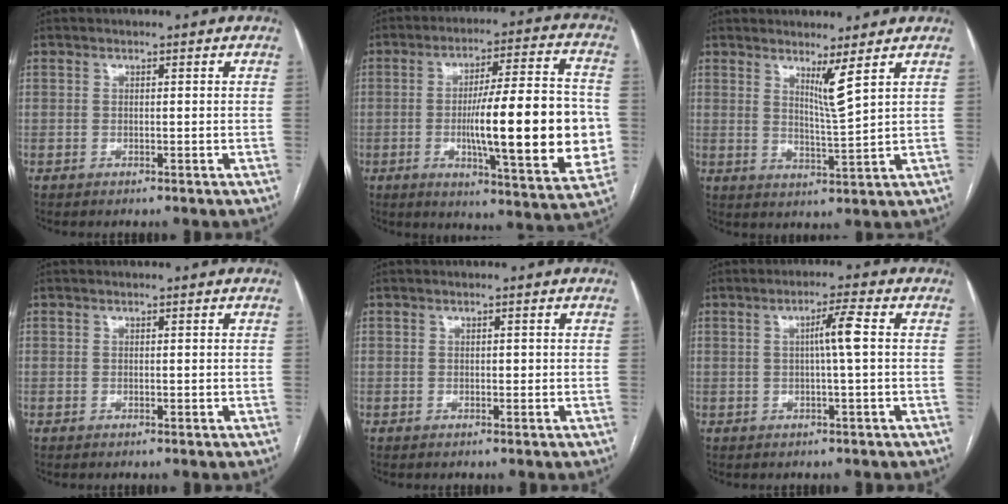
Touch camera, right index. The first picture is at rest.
{"total": 21.0, "force": [-2.3, 3.0, 20.7], "torque": [-0.278, 0.008, -0.026]}
{"total": 4.2, "force": [2.6, -0.9, 3.2], "torque": [-0.057, -0.025, 0.050]}
{"total": 0.0}
{"total": 0.6, "force": [0.0, 0.4, 0.4], "torque": [-0.005, 0.001, 0.000]}
{"total": 4.0, "force": [0.5, -0.6, 4.0], "torque": [-0.068, 0.005, 0.008]}